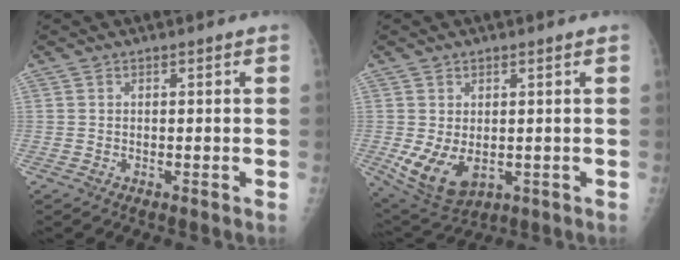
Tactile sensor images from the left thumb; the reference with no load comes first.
{"total": 8.5, "force": [-1.1, 5.6, 6.3], "torque": [-0.096, -0.014, 0.000]}